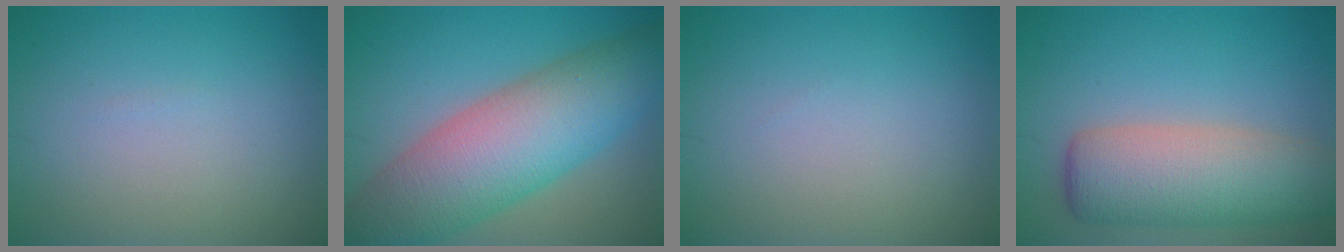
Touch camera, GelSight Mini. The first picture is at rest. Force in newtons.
{"total": 11.2, "press": 11.2, "slide": 0.4}
{"total": 0.0}
{"total": 8.0, "press": 7.9, "slide": 0.7}